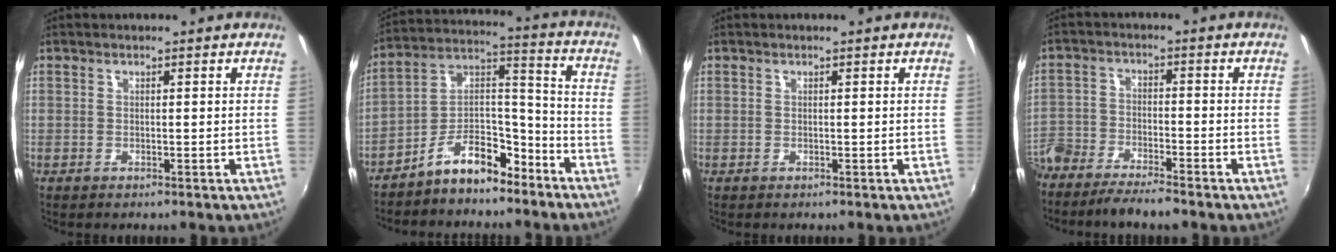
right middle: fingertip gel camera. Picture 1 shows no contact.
{"total": 11.2, "force": [-8.2, 5.1, 5.7], "torque": [-0.101, 0.058, -0.133]}
{"total": 0.0}
{"total": 9.6, "force": [-7.9, 2.7, 4.6], "torque": [-0.124, -0.017, -0.151]}